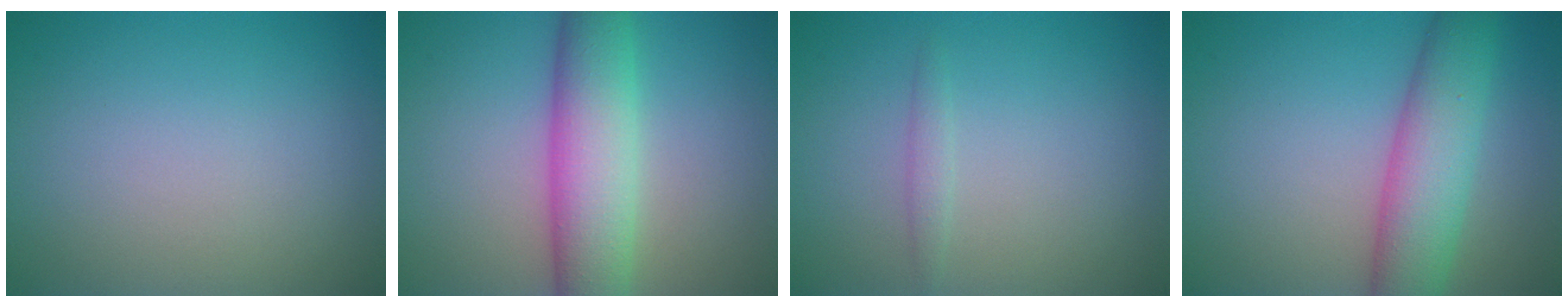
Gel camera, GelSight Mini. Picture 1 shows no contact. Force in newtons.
{"total": 7.4, "press": 7.4, "slide": 0.3}
{"total": 1.0, "press": 1.0, "slide": 0.0}
{"total": 6.6, "press": 6.6, "slide": 0.1}